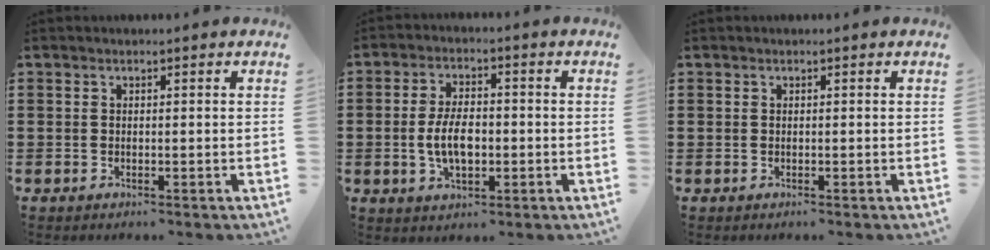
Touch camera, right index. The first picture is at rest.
{"total": 6.2, "force": [-0.8, 3.2, 5.2], "torque": [-0.100, 0.002, -0.018]}
{"total": 0.0}